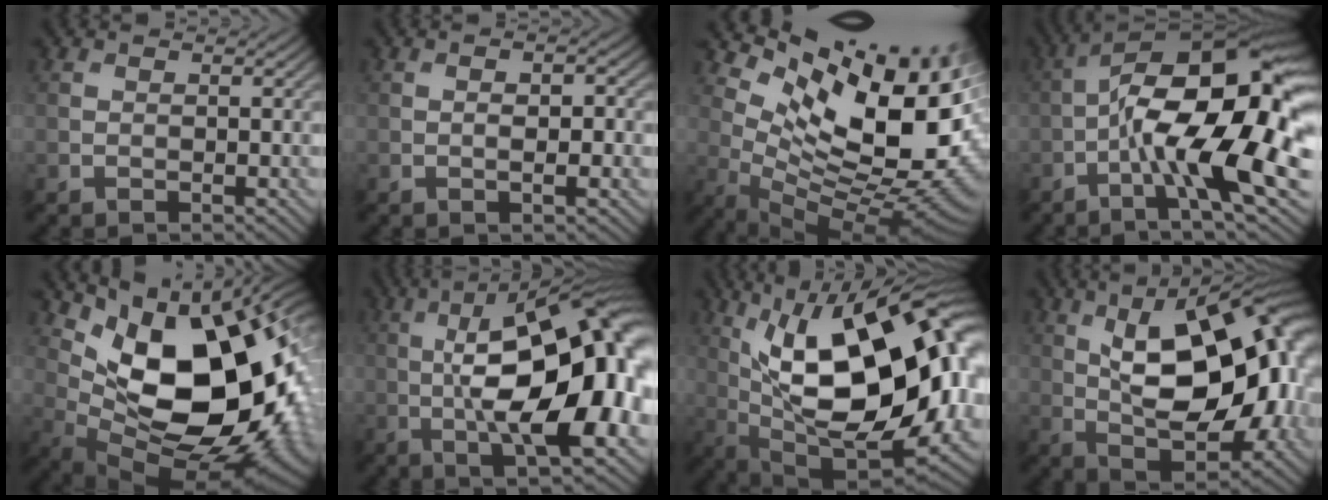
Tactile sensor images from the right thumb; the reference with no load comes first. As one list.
[{"total": 2.7, "force": [-0.2, 0.9, 2.6], "torque": [-0.044, -0.002, 0.000]}, {"total": 17.9, "force": [6.2, 8.7, 14.4], "torque": [-0.223, -0.006, 0.128]}, {"total": 17.1, "force": [-3.3, 4.9, 16.0], "torque": [-0.265, 0.013, -0.064]}, {"total": 18.1, "force": [3.2, 10.3, 14.5], "torque": [-0.216, -0.010, 0.061]}, {"total": 19.4, "force": [-0.5, 7.1, 18.0], "torque": [-0.275, 0.029, -0.018]}, {"total": 21.0, "force": [3.2, 9.7, 18.3], "torque": [-0.302, 0.025, 0.042]}, {"total": 18.3, "force": [2.4, 8.7, 15.9], "torque": [-0.231, 0.024, 0.021]}]